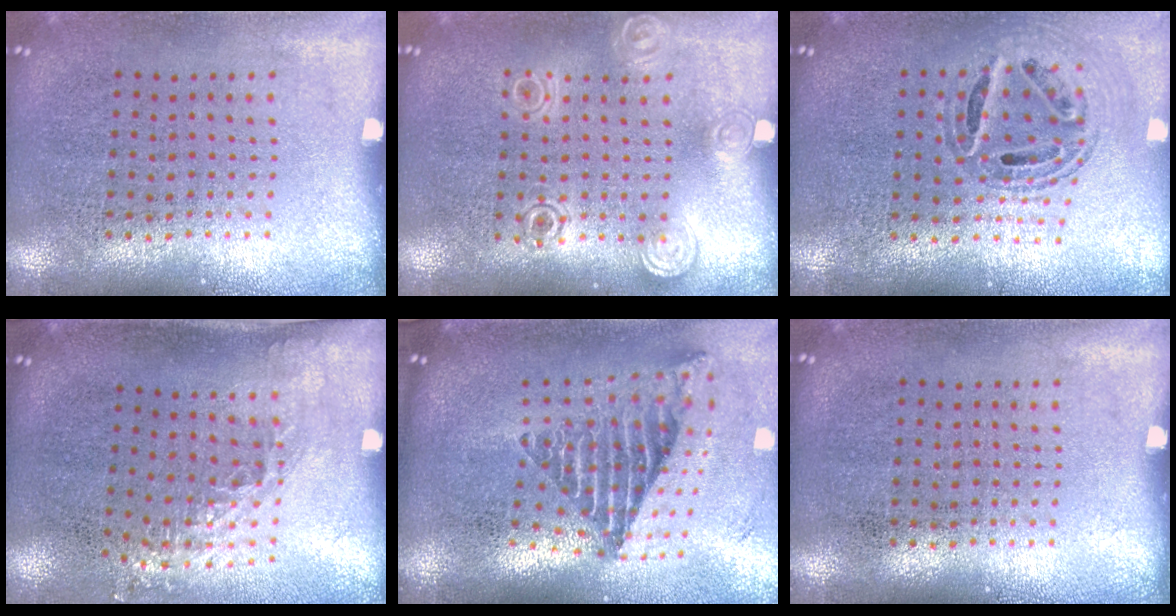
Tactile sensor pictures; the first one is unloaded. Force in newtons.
{"total": 1.3, "press": 1.2, "slide": 0.4}
{"total": 0.8, "press": 0.8, "slide": 0.1}
{"total": 1.4, "press": 1.0, "slide": 1.0}
{"total": 2.5, "press": 1.6, "slide": 1.9}
{"total": 0.0}